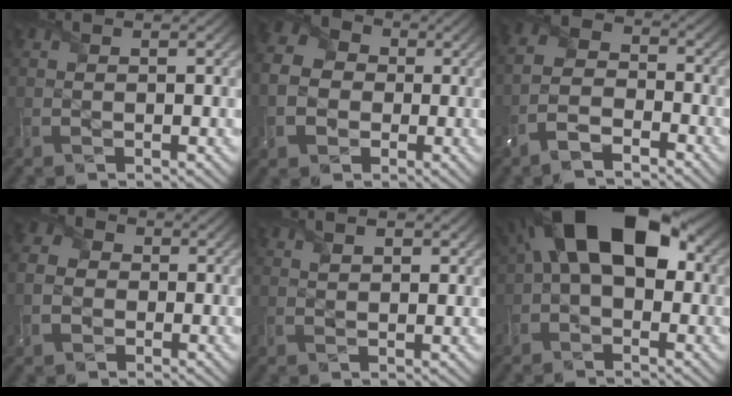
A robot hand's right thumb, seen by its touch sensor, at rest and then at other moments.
{"total": 8.4, "force": [-1.4, 7.2, 4.1], "torque": [-0.120, -0.014, -0.034]}
{"total": 6.4, "force": [-4.3, 3.0, 3.6], "torque": [-0.080, -0.005, -0.096]}
{"total": 5.0, "force": [-0.8, 4.3, 2.5], "torque": [-0.079, -0.004, -0.022]}
{"total": 2.9, "force": [1.8, 1.1, 2.0], "torque": [-0.033, -0.004, 0.038]}
{"total": 15.1, "force": [3.8, 8.7, 11.7], "torque": [-0.200, 0.033, 0.046]}